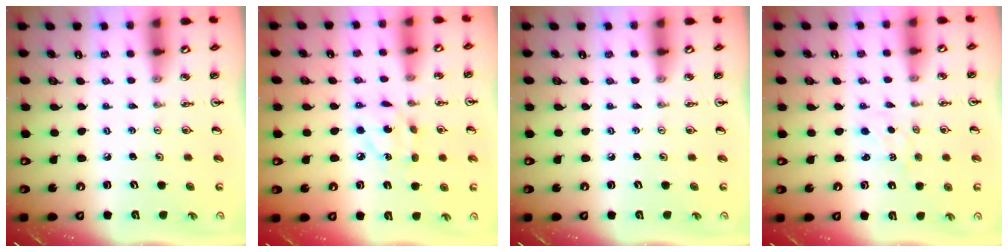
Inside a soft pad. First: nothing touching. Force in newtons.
{"total": 6.6, "press": 6.6, "slide": 0.4}
{"total": 0.0}
{"total": 1.6, "press": 1.5, "slide": 0.3}